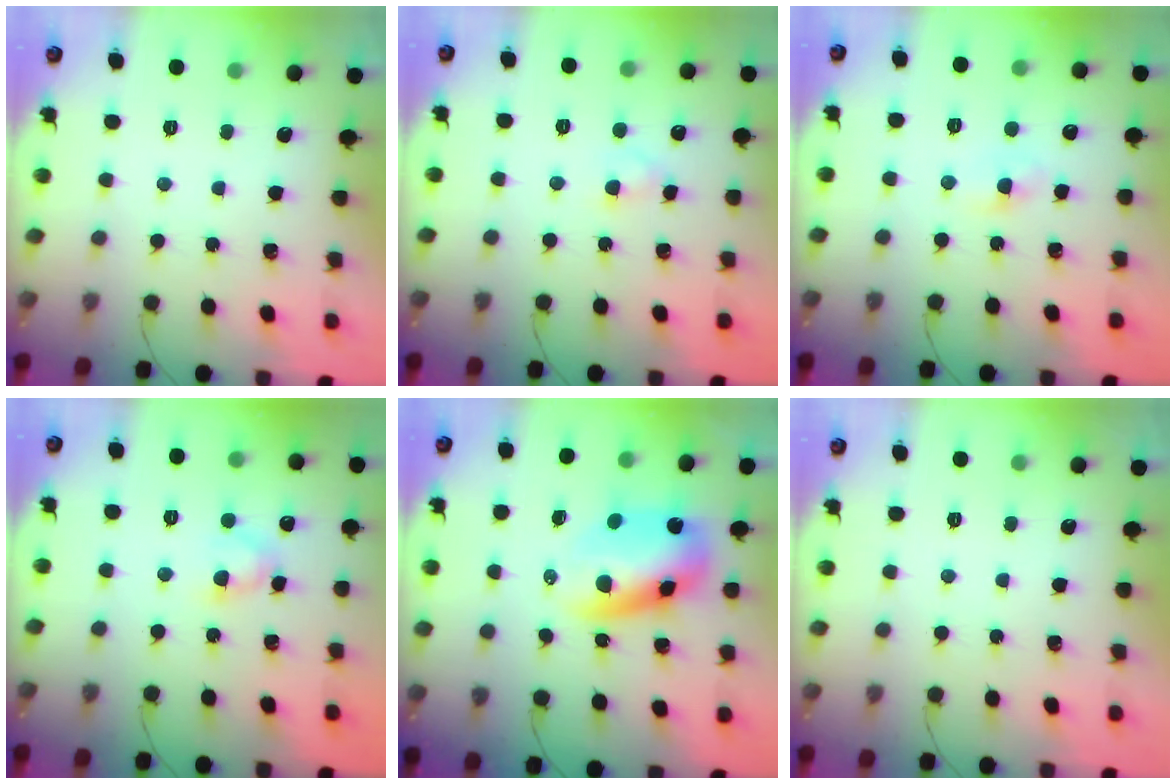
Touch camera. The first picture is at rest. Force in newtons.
{"total": 2.1, "press": 1.9, "slide": 0.9}
{"total": 2.2, "press": 1.9, "slide": 1.1}
{"total": 3.7, "press": 3.5, "slide": 1.1}
{"total": 9.9, "press": 9.6, "slide": 2.3}
{"total": 0.0}